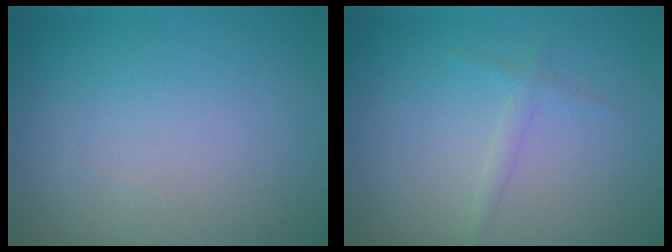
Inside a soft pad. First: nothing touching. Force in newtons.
{"total": 1.0, "press": 1.0, "slide": 0.1}